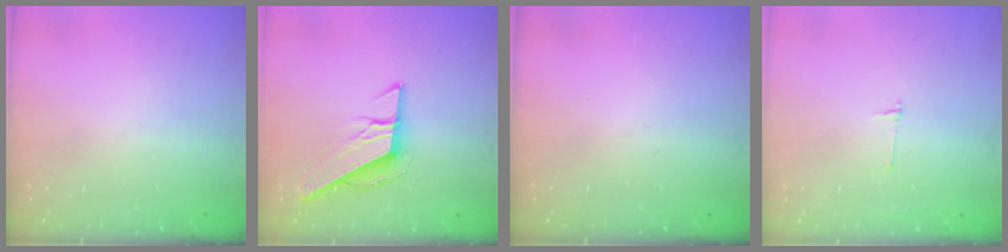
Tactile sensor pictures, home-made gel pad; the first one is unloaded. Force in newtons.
{"total": 9.2, "press": 9.2, "slide": 0.6}
{"total": 0.0}
{"total": 2.7, "press": 2.7, "slide": 0.3}